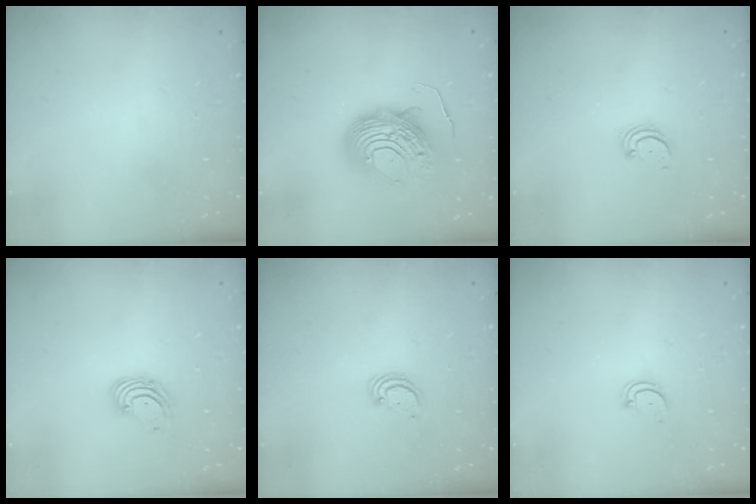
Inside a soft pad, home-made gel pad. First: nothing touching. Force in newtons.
{"total": 13.2, "press": 13.1, "slide": 1.5}
{"total": 2.2, "press": 2.2, "slide": 0.2}
{"total": 2.7, "press": 2.7, "slide": 0.3}
{"total": 2.3, "press": 2.3, "slide": 0.2}
{"total": 2.4, "press": 2.4, "slide": 0.2}